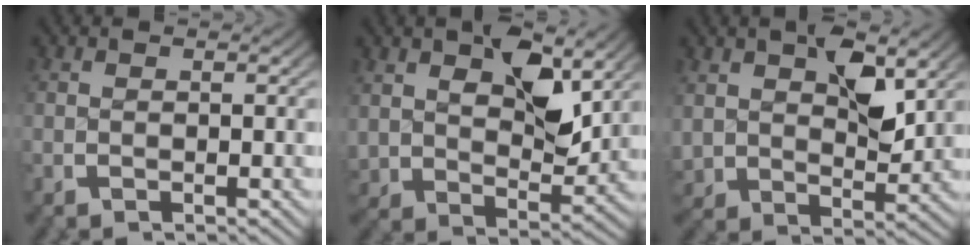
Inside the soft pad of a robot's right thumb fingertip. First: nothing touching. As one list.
[{"total": 5.8, "force": [2.4, 3.1, 4.3], "torque": [-0.076, -0.015, 0.052]}, {"total": 4.7, "force": [2.0, 2.7, 3.3], "torque": [-0.060, -0.011, 0.046]}]